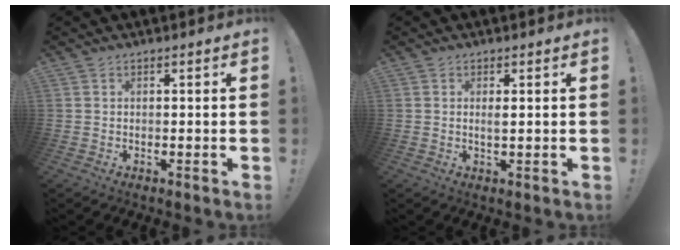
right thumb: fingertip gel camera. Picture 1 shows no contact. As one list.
[{"total": 1.4, "force": [0.5, 0.2, 1.4], "torque": [-0.012, -0.009, 0.005]}]